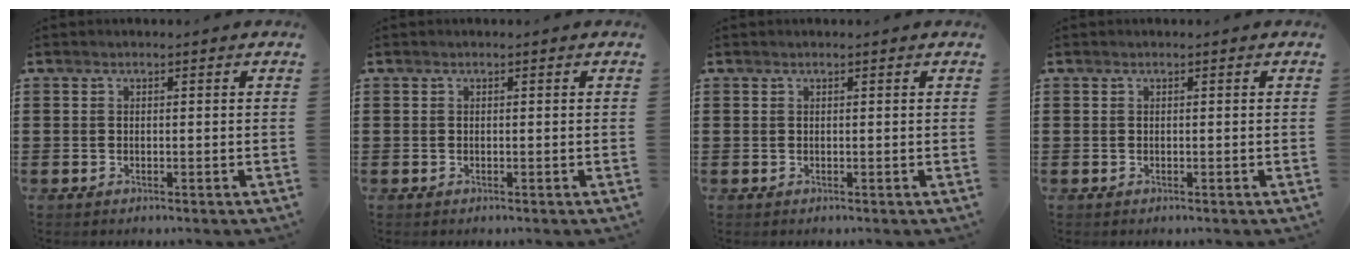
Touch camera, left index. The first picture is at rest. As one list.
[{"total": 0.0}, {"total": 0.0}, {"total": 0.0}]